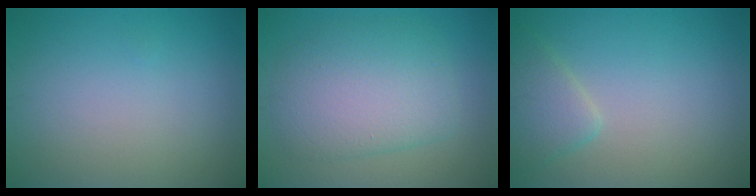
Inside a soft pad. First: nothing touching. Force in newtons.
{"total": 6.0, "press": 6.0, "slide": 0.2}
{"total": 2.5, "press": 2.5, "slide": 0.2}